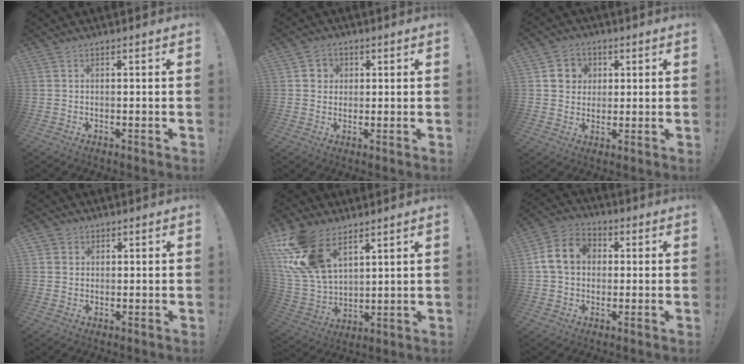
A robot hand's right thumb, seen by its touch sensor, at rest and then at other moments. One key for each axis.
{"total": 4.3, "fx": 0.8, "fy": 4.1, "fz": 1.1, "tx": -0.015, "ty": 0.006, "tz": 0.016}
{"total": 7.1, "fx": 1.8, "fy": 6.7, "fz": 1.6, "tx": -0.019, "ty": -0.007, "tz": 0.037}
{"total": 2.6, "fx": 0.9, "fy": 2.4, "fz": 0.3, "tx": 0.004, "ty": -0.005, "tz": 0.015}
{"total": 19.1, "fx": 10.5, "fy": 11.3, "fz": 11.3, "tx": -0.236, "ty": -0.053, "tz": 0.199}
{"total": 12.0, "fx": 1.8, "fy": 9.8, "fz": 6.8, "tx": -0.124, "ty": 0.013, "tz": 0.040}